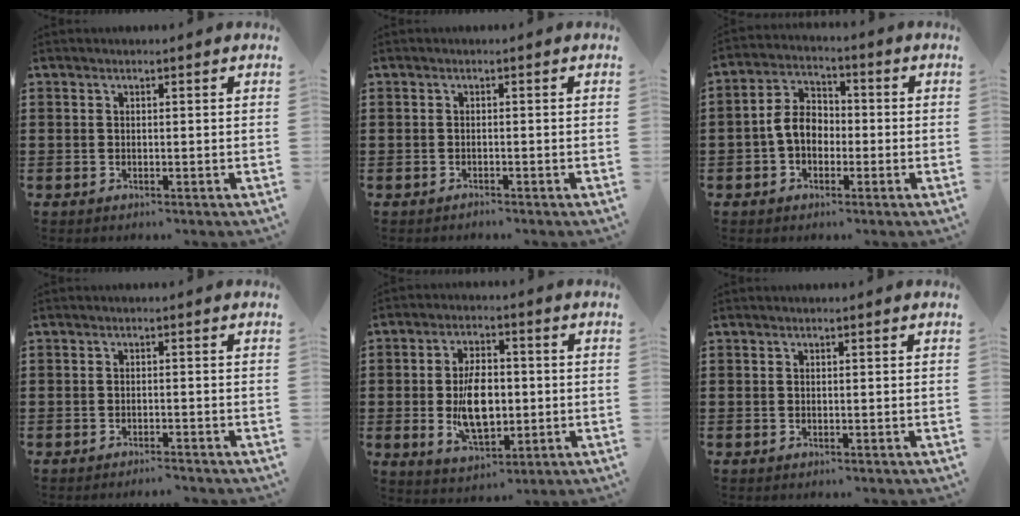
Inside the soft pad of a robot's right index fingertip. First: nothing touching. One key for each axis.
{"total": 0.7, "fx": -0.7, "fy": 0.0, "fz": 0.1, "tx": -0.003, "ty": -0.002, "tz": -0.014}
{"total": 5.9, "fx": -1.3, "fy": 4.1, "fz": 4.1, "tx": -0.101, "ty": 0.007, "tz": -0.031}
{"total": 1.4, "fx": -1.4, "fy": -0.1, "fz": 0.1, "tx": -0.005, "ty": 0.000, "tz": -0.028}
{"total": 9.1, "fx": -1.0, "fy": 5.0, "fz": 7.5, "tx": -0.144, "ty": -0.004, "tz": -0.021}
{"total": 0.0}